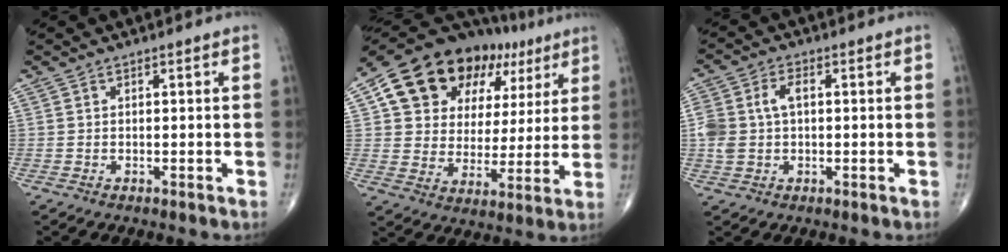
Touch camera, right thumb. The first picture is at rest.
{"total": 22.9, "force": [10.1, 15.7, 13.2], "torque": [-0.168, 0.016, 0.167]}
{"total": 7.1, "force": [0.6, 4.5, 5.4], "torque": [-0.125, 0.020, 0.013]}